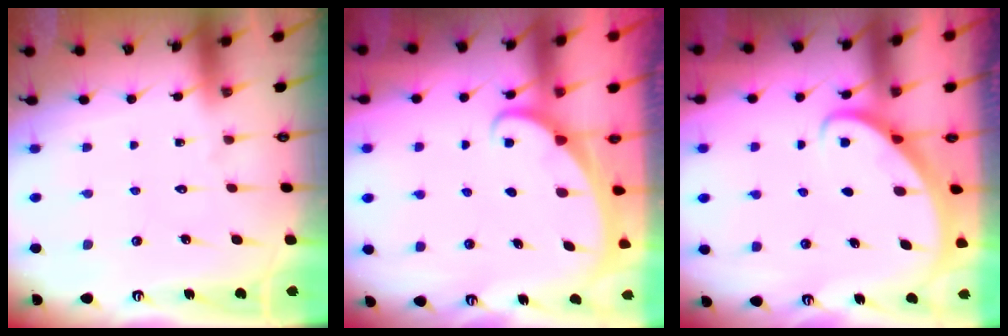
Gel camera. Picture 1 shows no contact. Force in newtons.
{"total": 1.7, "press": 1.7, "slide": 0.1}
{"total": 2.8, "press": 2.8, "slide": 0.1}